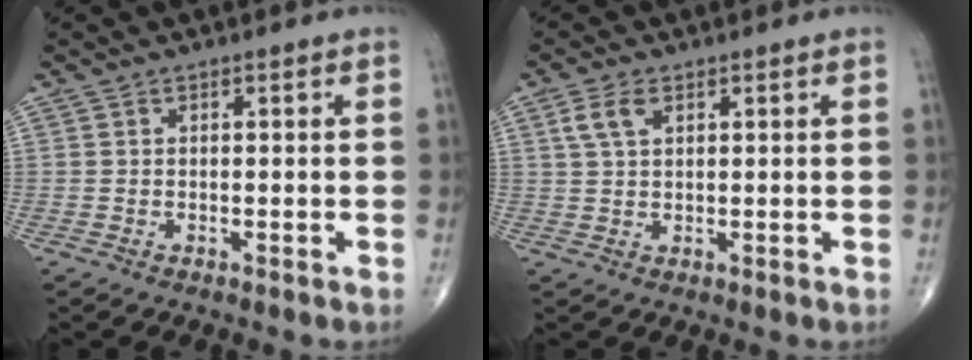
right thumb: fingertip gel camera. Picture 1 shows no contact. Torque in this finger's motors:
{"motor_torque": [0.03, 1.43, 0.67, 0.24, 0.01]}